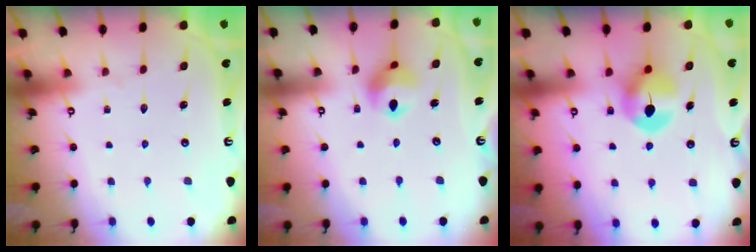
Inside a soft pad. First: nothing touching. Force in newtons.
{"total": 9.7, "press": 9.7, "slide": 1.3}
{"total": 7.7, "press": 7.6, "slide": 0.7}